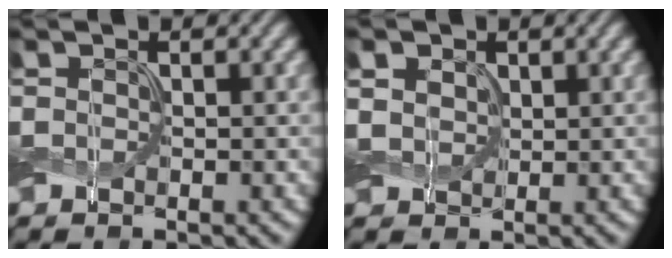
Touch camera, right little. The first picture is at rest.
{"total": 2.6, "force": [0.8, 2.2, 1.3], "torque": [-0.037, 0.000, 0.010]}